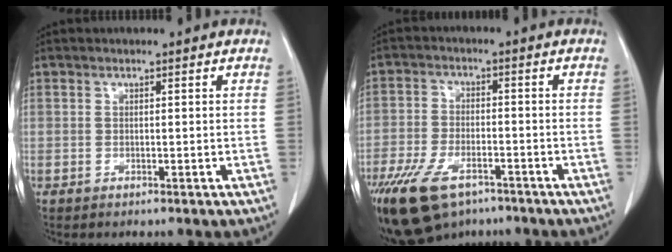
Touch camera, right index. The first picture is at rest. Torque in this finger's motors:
{"motor_torque": [1.21, -0.65, 0.59, 0.17]}